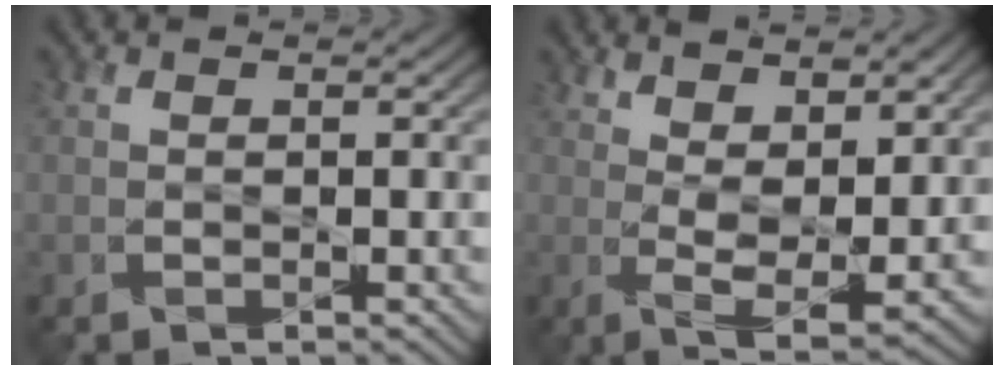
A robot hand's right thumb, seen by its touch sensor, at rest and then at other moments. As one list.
[{"total": 6.8, "force": [3.2, 1.4, 5.9], "torque": [-0.099, -0.004, 0.055]}]